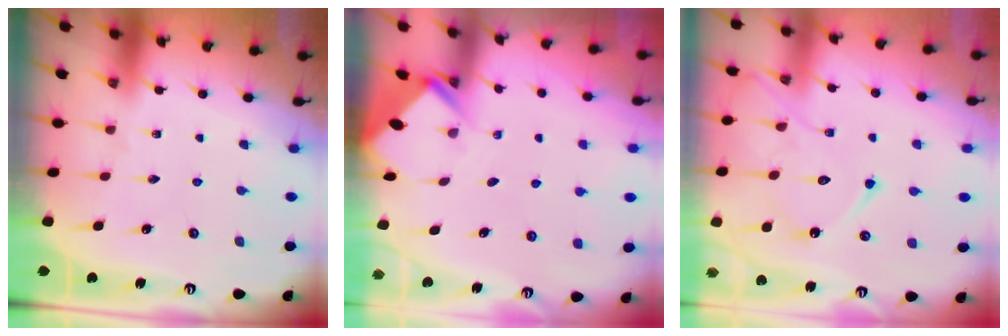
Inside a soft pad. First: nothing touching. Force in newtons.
{"total": 2.6, "press": 2.6, "slide": 0.2}
{"total": 12.8, "press": 12.8, "slide": 0.6}